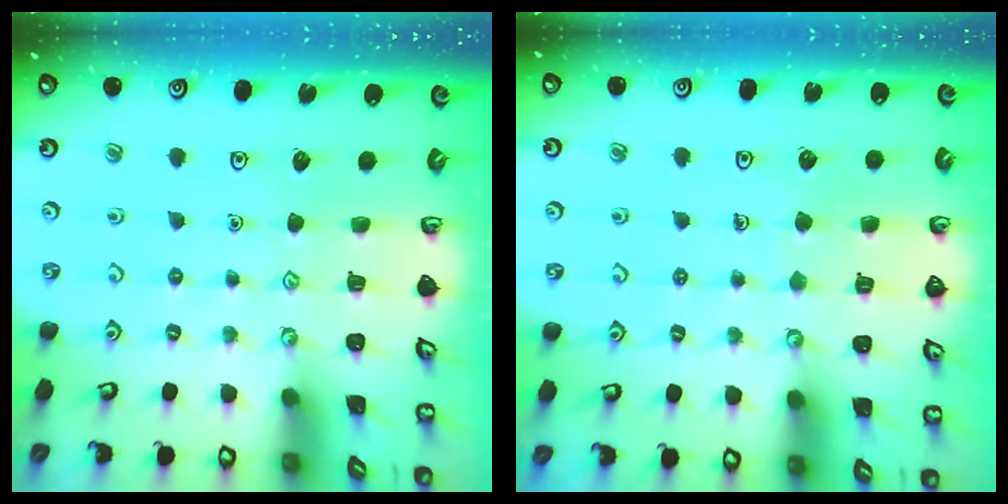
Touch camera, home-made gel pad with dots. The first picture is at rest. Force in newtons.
{"total": 4.1, "press": 4.1, "slide": 0.2}